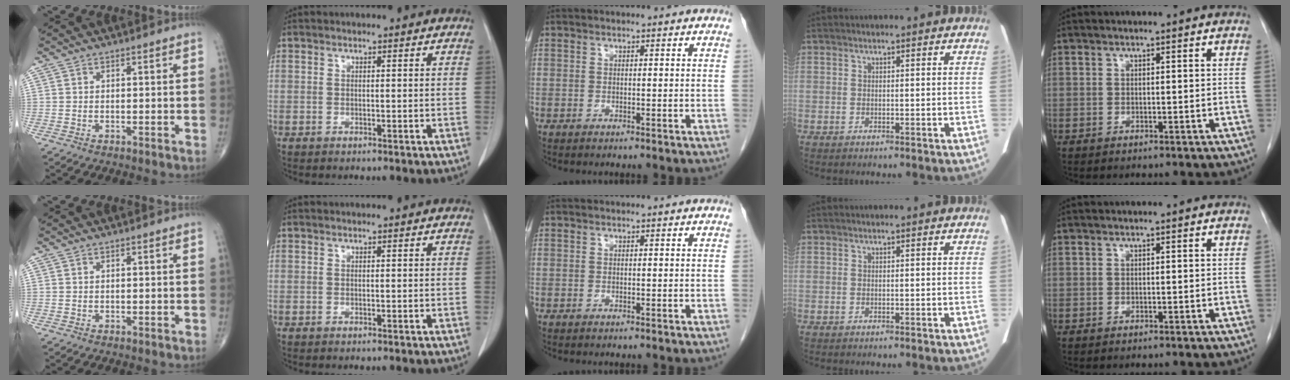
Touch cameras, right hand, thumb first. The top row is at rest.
{}